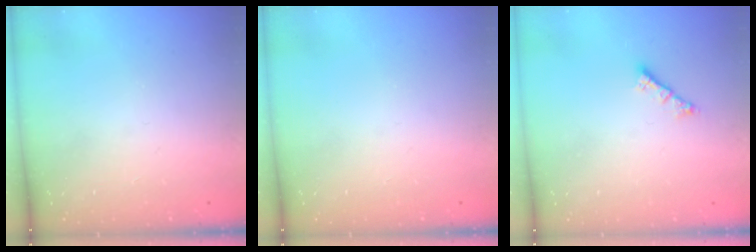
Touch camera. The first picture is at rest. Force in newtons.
{"total": 0.0}
{"total": 1.2, "press": 1.2, "slide": 0.3}